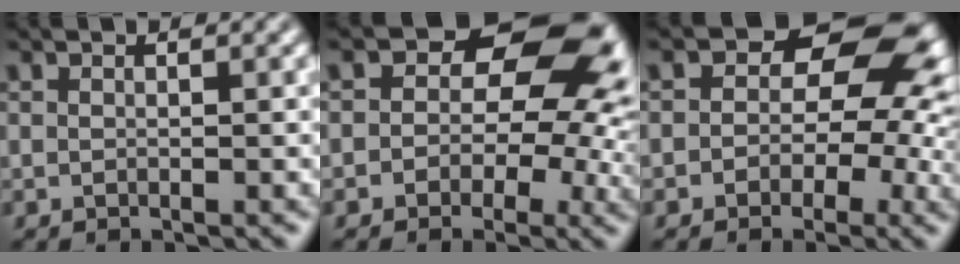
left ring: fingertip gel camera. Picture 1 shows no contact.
{"total": 10.2, "force": [1.6, 6.8, 7.5], "torque": [-0.076, 0.008, 0.017]}
{"total": 8.3, "force": [0.9, 5.8, 5.9], "torque": [-0.051, 0.006, 0.002]}